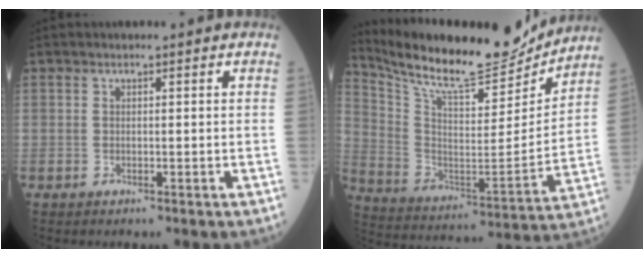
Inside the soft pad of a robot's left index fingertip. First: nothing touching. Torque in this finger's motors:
{"motor_torque": [0.11, -0.50, 0.41, 0.11]}